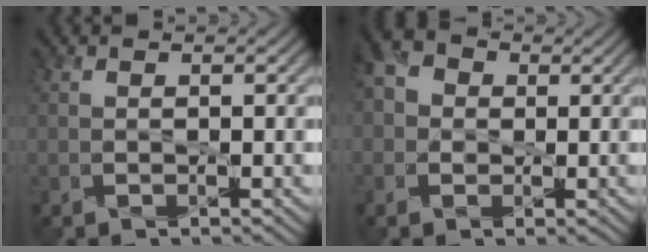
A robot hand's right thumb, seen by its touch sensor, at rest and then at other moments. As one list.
[{"total": 4.0, "force": [0.3, 3.7, 1.6], "torque": [-0.047, 0.006, -0.006]}]